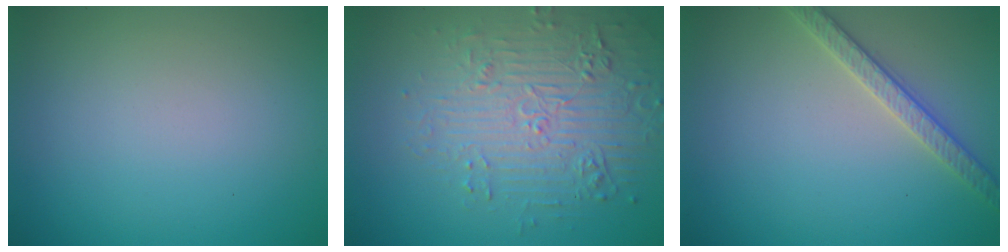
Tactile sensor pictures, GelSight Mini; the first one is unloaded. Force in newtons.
{"total": 4.8, "press": 4.2, "slide": 2.4}
{"total": 2.6, "press": 2.6, "slide": 0.5}